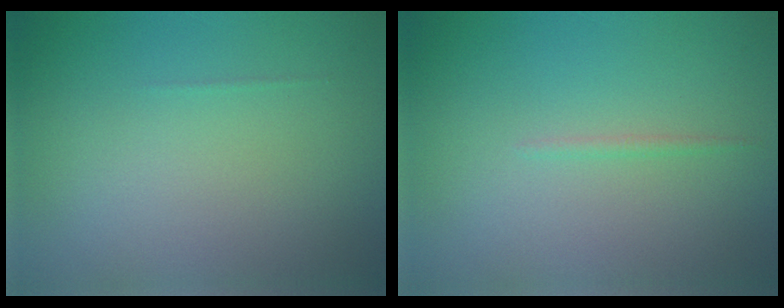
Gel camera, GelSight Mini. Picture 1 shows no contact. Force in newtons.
{"total": 0.6, "press": 0.6, "slide": 0.1}